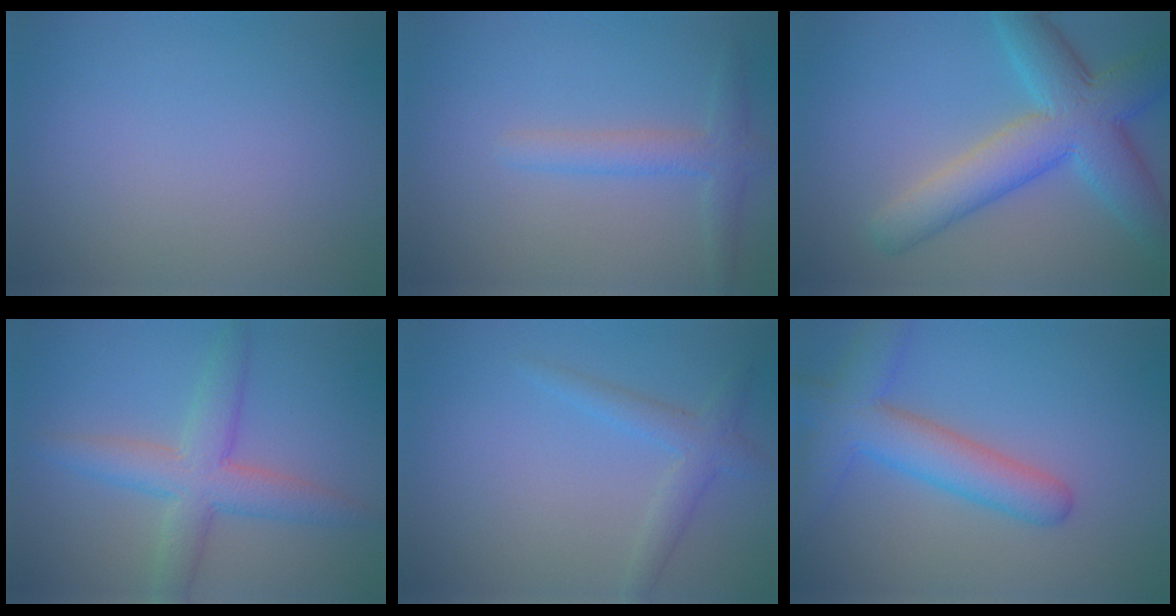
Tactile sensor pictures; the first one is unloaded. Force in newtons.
{"total": 2.5, "press": 2.5, "slide": 0.1}
{"total": 8.5, "press": 8.5, "slide": 0.2}
{"total": 5.2, "press": 5.2, "slide": 0.3}
{"total": 2.4, "press": 2.4, "slide": 0.1}
{"total": 6.3, "press": 6.3, "slide": 0.3}